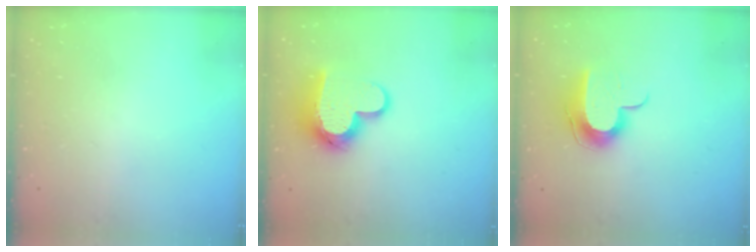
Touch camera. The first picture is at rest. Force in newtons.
{"total": 13.2, "press": 13.2, "slide": 0.9}
{"total": 11.8, "press": 11.8, "slide": 0.7}